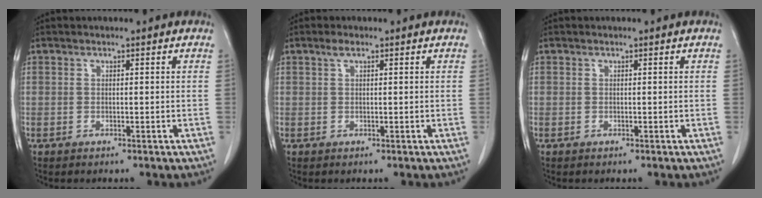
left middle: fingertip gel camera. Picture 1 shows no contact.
{"total": 1.2, "force": [0.7, 0.3, 0.9], "torque": [-0.020, 0.007, 0.014]}
{"total": 0.0}